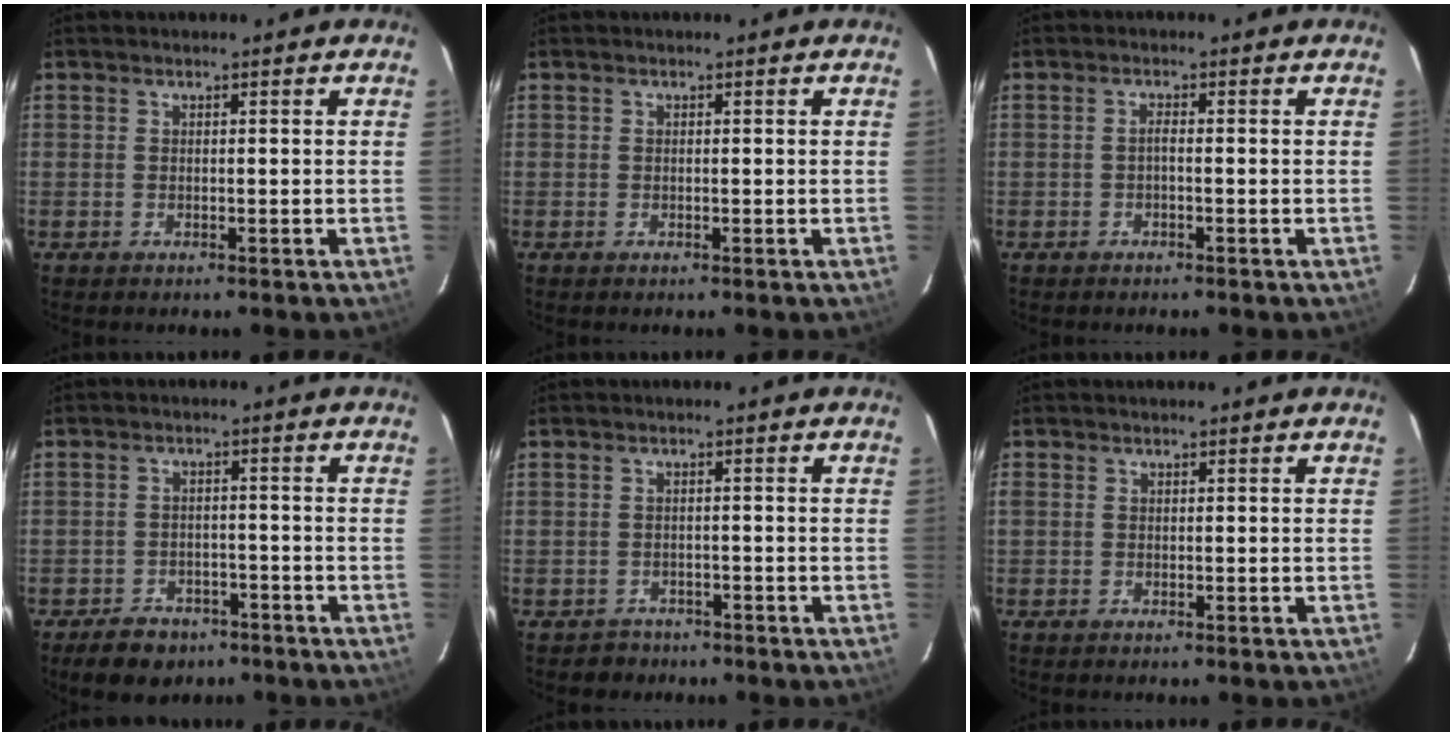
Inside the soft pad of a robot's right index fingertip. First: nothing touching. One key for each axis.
{"total": 0.0}
{"total": 1.1, "fx": -0.5, "fy": 0.1, "fz": 0.9, "tx": -0.019, "ty": 0.005, "tz": -0.011}
{"total": 7.7, "fx": -5.4, "fy": 4.9, "fz": 2.6, "tx": -0.068, "ty": 0.013, "tz": -0.068}
{"total": 3.0, "fx": -2.0, "fy": 2.2, "fz": -0.4, "tx": 0.003, "ty": 0.014, "tz": -0.028}
{"total": 0.6, "fx": 0.0, "fy": 0.6, "fz": 0.2, "tx": -0.004, "ty": 0.000, "tz": -0.003}